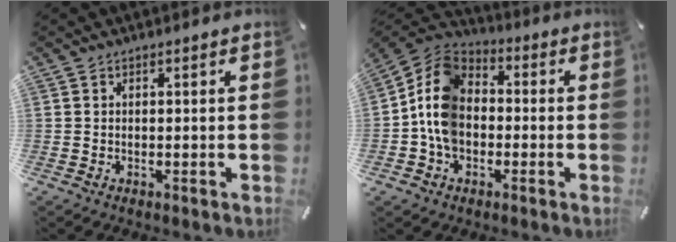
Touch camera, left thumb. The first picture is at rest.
{"total": 11.0, "force": [-2.5, 8.8, 6.1], "torque": [-0.150, 0.028, -0.051]}